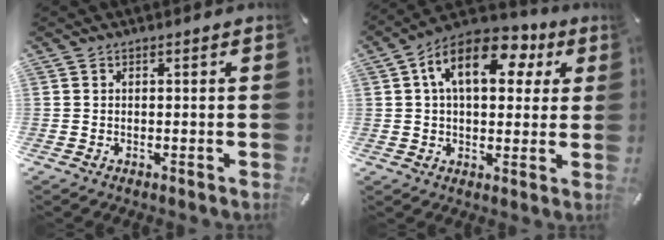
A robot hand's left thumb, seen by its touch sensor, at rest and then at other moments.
{"total": 15.1, "force": [5.5, 8.6, 11.1], "torque": [-0.181, -0.004, 0.090]}